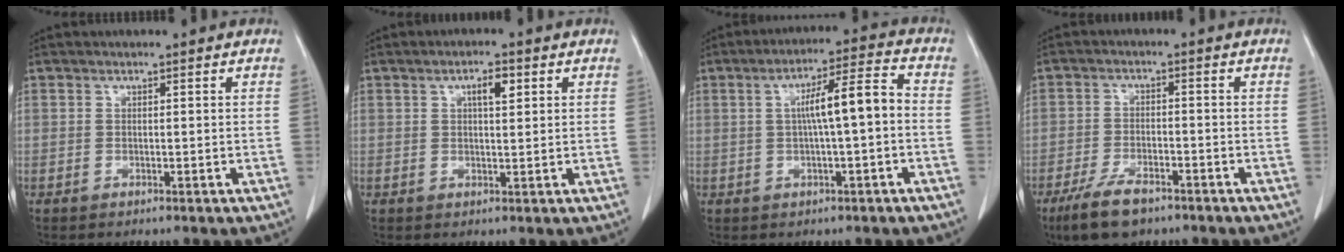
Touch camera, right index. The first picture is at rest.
{"total": 3.2, "force": [1.3, 0.9, 2.8], "torque": [-0.046, 0.002, 0.020]}
{"total": 7.9, "force": [-0.1, 0.6, 7.9], "torque": [-0.128, 0.023, -0.004]}
{"total": 7.1, "force": [-4.9, 2.7, 4.3], "torque": [-0.088, -0.008, -0.084]}